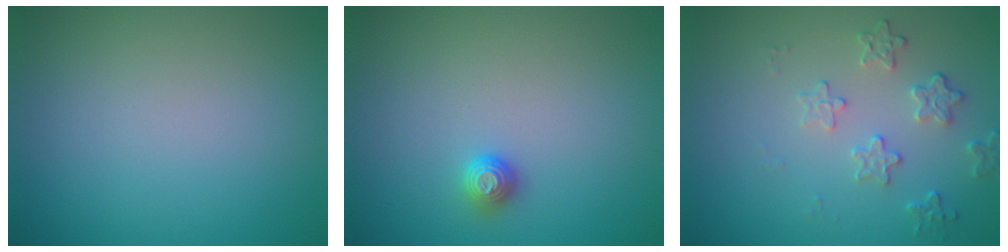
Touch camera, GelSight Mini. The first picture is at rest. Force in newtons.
{"total": 1.1, "press": 1.1, "slide": 0.4}
{"total": 2.2, "press": 1.6, "slide": 1.6}